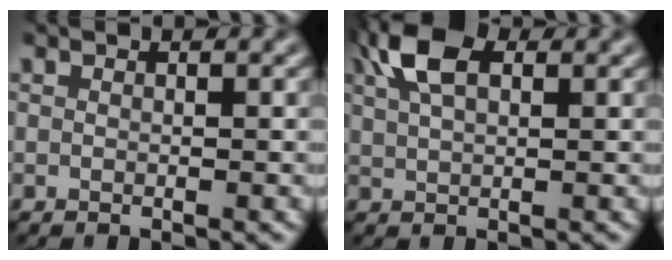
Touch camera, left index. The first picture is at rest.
{"total": 5.6, "force": [2.6, 2.8, 4.1], "torque": [-0.095, 0.018, 0.044]}